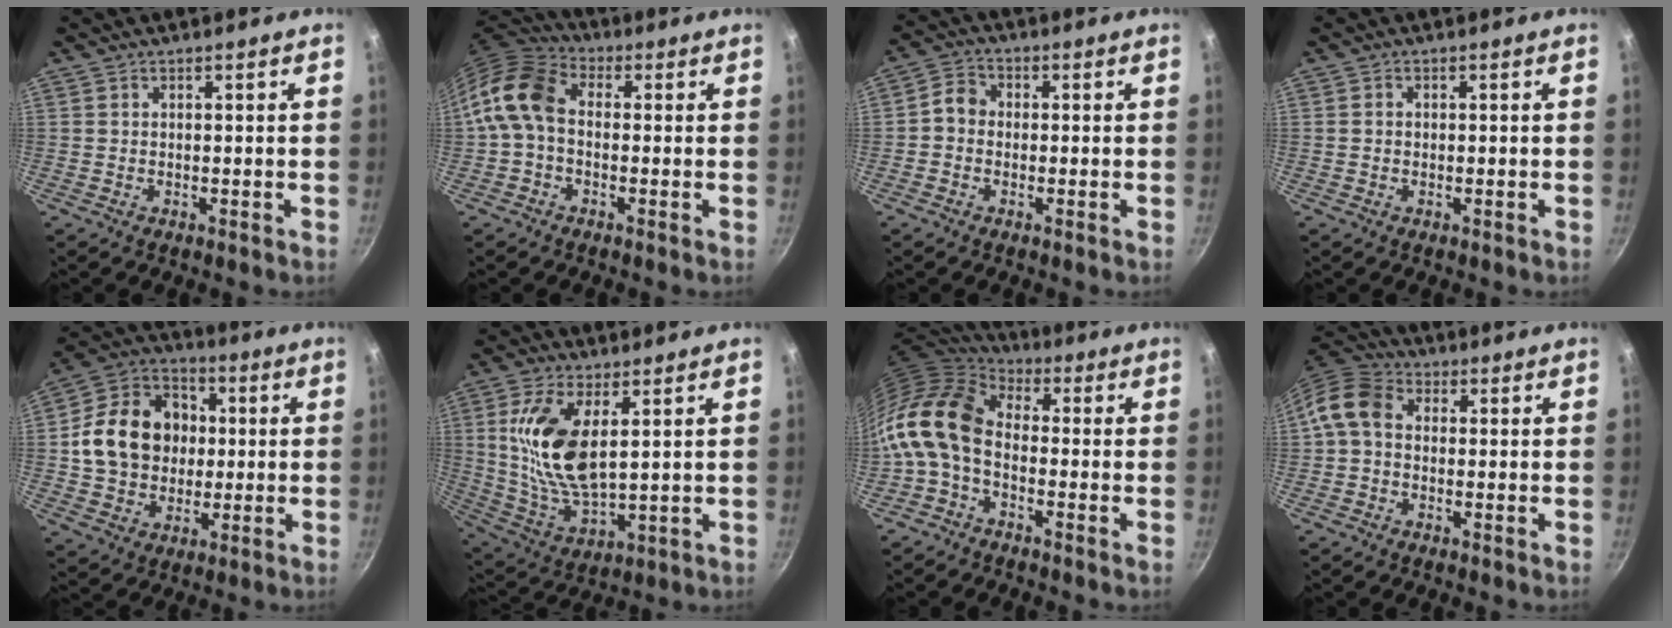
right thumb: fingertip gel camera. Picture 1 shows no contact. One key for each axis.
{"total": 10.5, "fx": -0.3, "fy": 7.5, "fz": 7.3, "tx": -0.130, "ty": 0.032, "tz": -0.028}
{"total": 4.1, "fx": -0.6, "fy": 3.5, "fz": 2.1, "tx": -0.025, "ty": 0.016, "tz": -0.028}
{"total": 0.9, "fx": -0.1, "fy": 0.8, "fz": 0.4, "tx": -0.006, "ty": 0.004, "tz": -0.003}
{"total": 17.1, "fx": 0.9, "fy": 14.1, "fz": 9.7, "tx": -0.137, "ty": 0.026, "tz": 0.009}
{"total": 15.5, "fx": 4.0, "fy": 7.4, "fz": 13.1, "tx": -0.255, "ty": -0.025, "tz": 0.086}
{"total": 14.3, "fx": -2.0, "fy": 9.2, "fz": 10.8, "tx": -0.203, "ty": 0.032, "tz": -0.061}
{"total": 7.6, "fx": 0.4, "fy": 5.9, "fz": 4.8, "tx": -0.086, "ty": 0.021, "tz": -0.012}